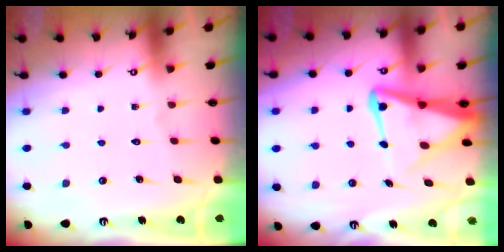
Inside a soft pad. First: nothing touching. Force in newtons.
{"total": 8.7, "press": 8.6, "slide": 1.0}